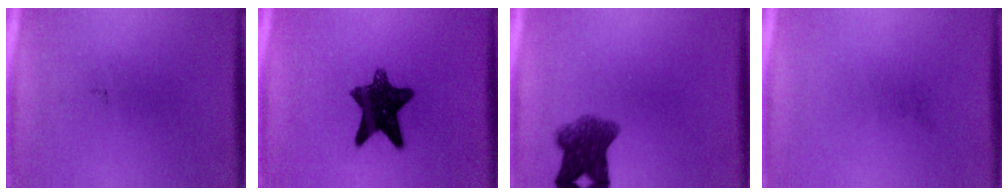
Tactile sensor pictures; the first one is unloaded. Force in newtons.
{"total": 10.9}
{"total": 6.5}
{"total": 0.0}